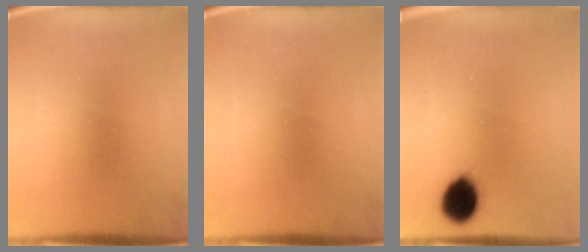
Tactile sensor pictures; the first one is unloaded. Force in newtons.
{"total": 0.0}
{"total": 9.1}